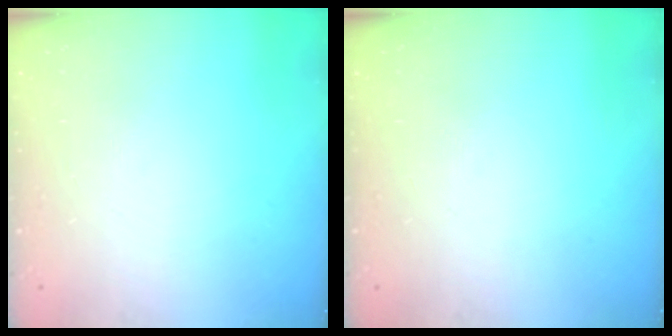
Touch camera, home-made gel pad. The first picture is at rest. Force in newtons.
{"total": 0.0}